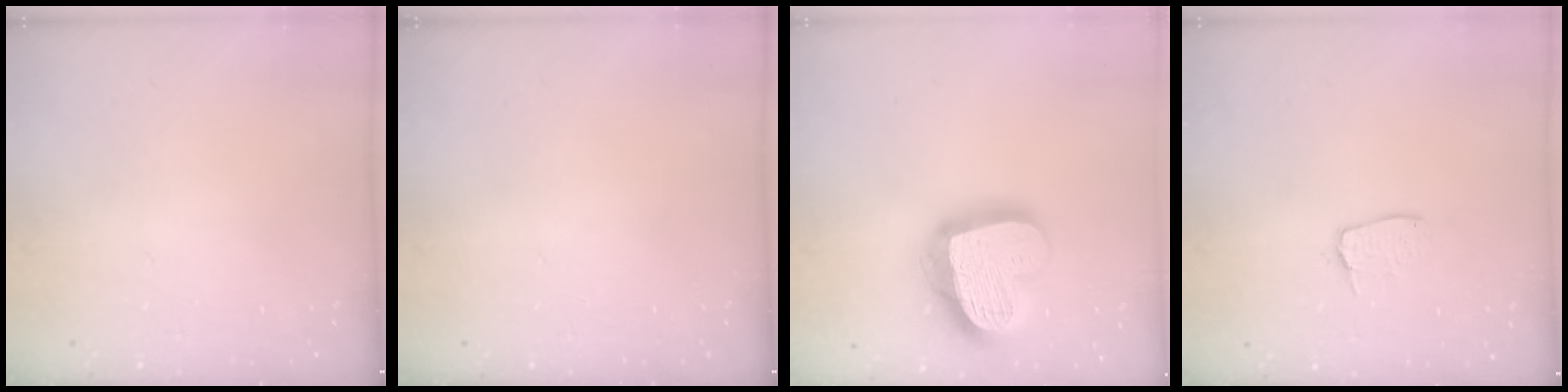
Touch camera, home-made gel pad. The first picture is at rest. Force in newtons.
{"total": 0.0}
{"total": 21.6, "press": 21.5, "slide": 1.9}
{"total": 5.6, "press": 5.6, "slide": 0.4}